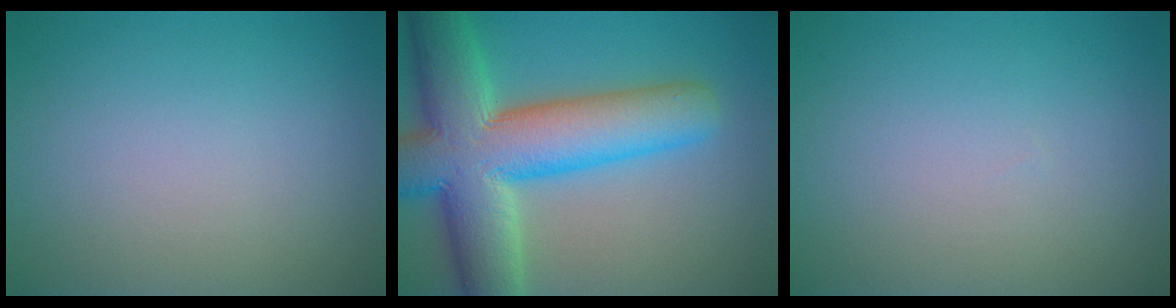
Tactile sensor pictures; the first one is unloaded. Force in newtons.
{"total": 12.9, "press": 12.9, "slide": 0.6}
{"total": 0.0}